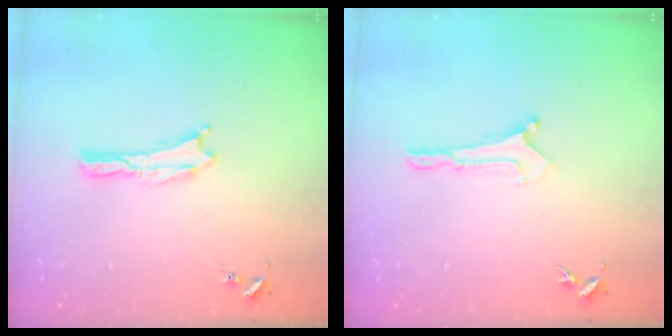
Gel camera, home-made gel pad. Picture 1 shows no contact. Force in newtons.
{"total": 0.0}